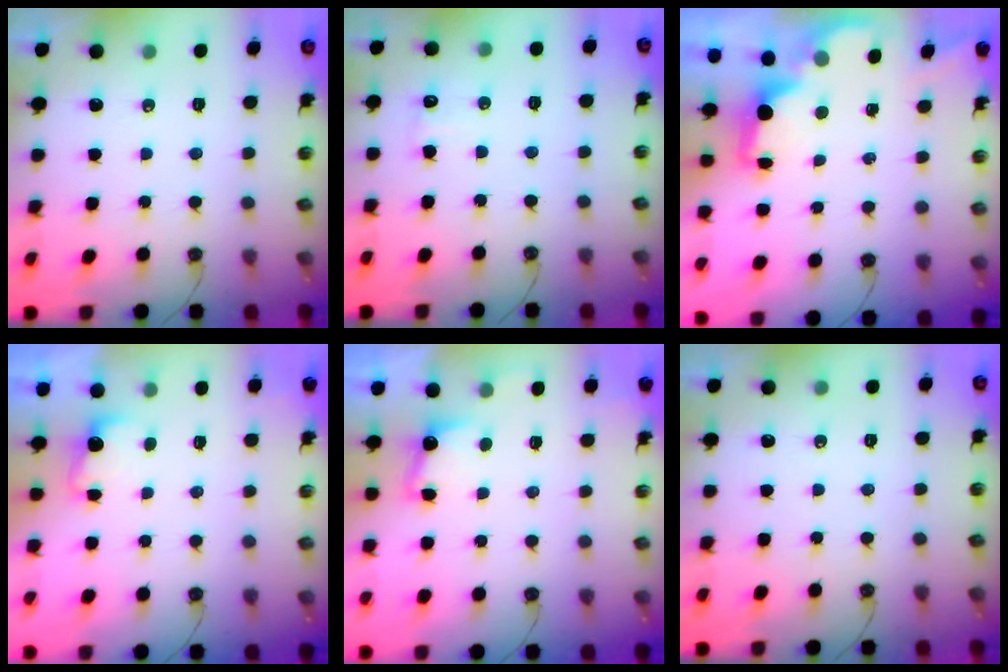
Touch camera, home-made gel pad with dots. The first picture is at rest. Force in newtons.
{"total": 5.2, "press": 5.1, "slide": 1.2}
{"total": 1.7, "press": 1.5, "slide": 0.7}
{"total": 2.8, "press": 2.6, "slide": 0.9}
{"total": 3.3, "press": 3.1, "slide": 1.0}
{"total": 0.0}